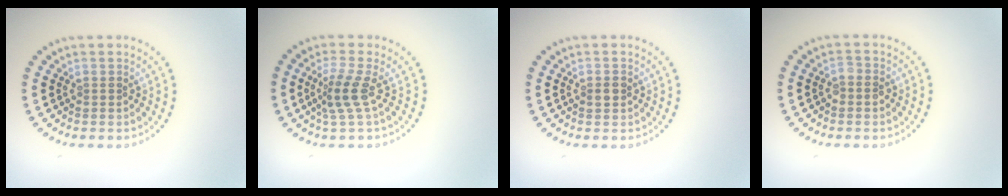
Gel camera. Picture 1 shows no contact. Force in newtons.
{"total": 2.6, "press": 1.9, "slide": 1.8}
{"total": 1.3, "press": 1.3, "slide": 0.0}
{"total": 1.0, "press": 1.0, "slide": 0.4}